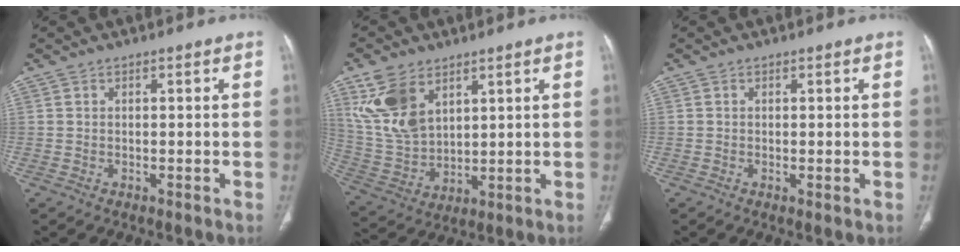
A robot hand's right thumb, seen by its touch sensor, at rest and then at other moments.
{"total": 13.0, "force": [6.5, 7.8, 8.2], "torque": [-0.157, -0.022, 0.148]}
{"total": 0.7, "force": [-0.1, 0.1, 0.7], "torque": [-0.016, -0.005, -0.003]}